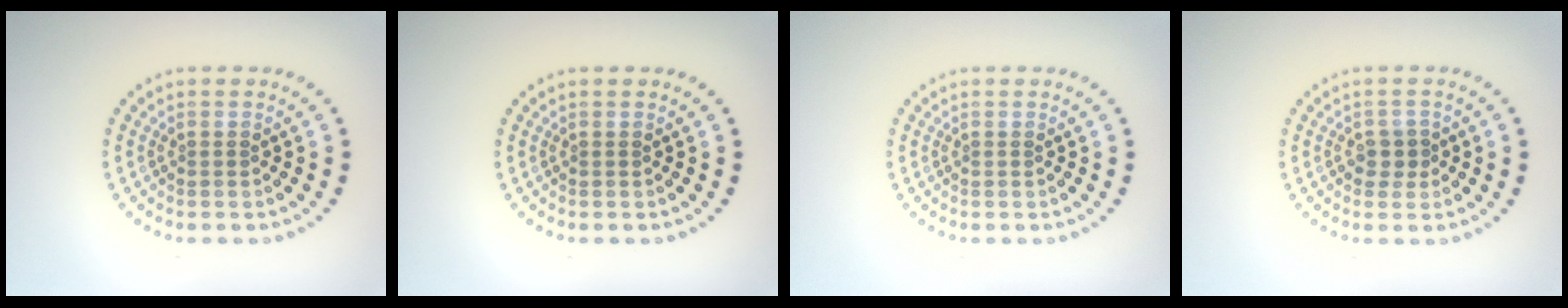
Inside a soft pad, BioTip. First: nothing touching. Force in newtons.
{"total": 0.0}
{"total": 0.0}
{"total": 1.4, "press": 1.2, "slide": 0.6}